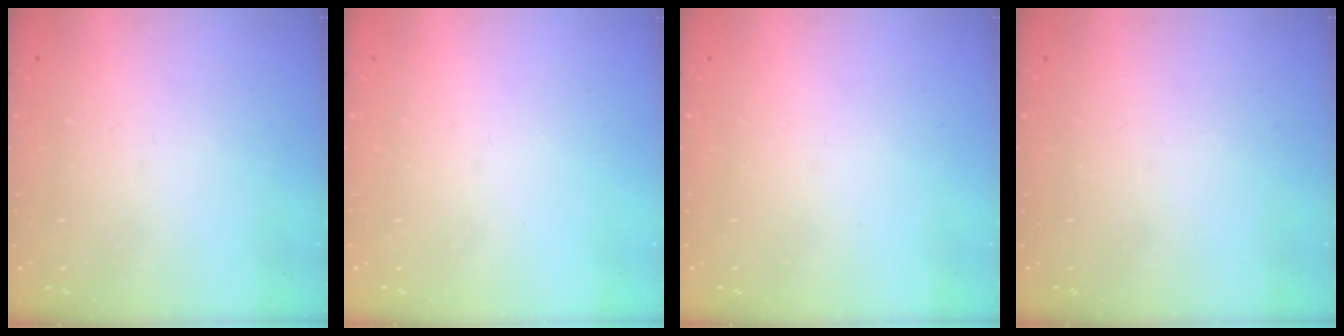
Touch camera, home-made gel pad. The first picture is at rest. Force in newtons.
{"total": 0.0}
{"total": 0.0}
{"total": 0.0}